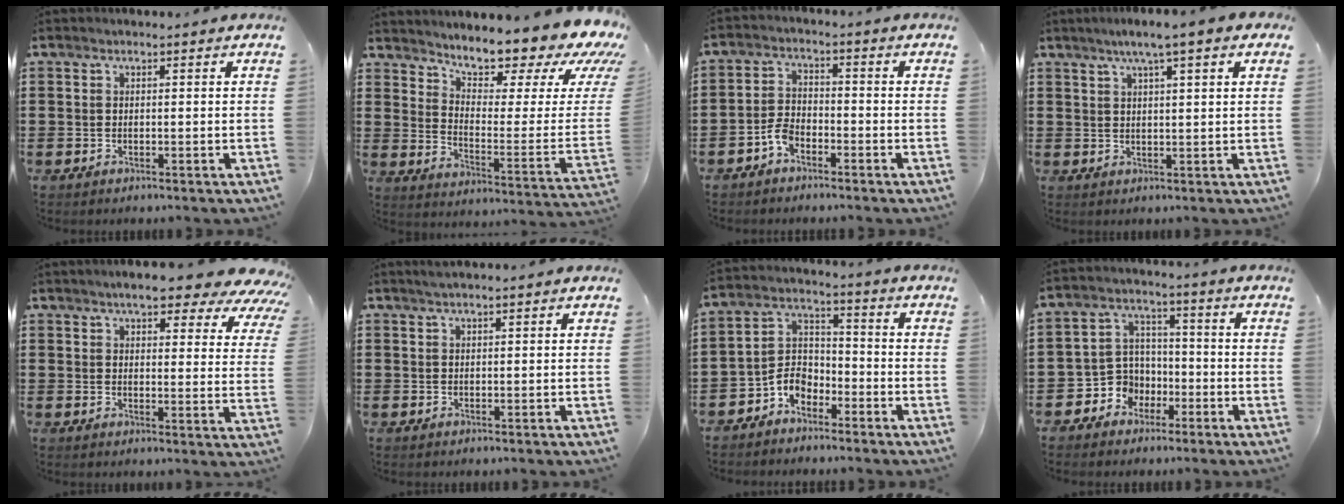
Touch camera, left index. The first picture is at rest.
{"total": 9.9, "force": [8.7, 2.0, 4.3], "torque": [-0.073, -0.082, 0.140]}
{"total": 3.5, "force": [-2.3, 1.8, 1.9], "torque": [-0.051, 0.003, -0.050]}
{"total": 4.0, "force": [2.4, 0.1, 3.2], "torque": [-0.066, 0.004, 0.041]}
{"total": 7.1, "force": [5.9, 1.4, 3.8], "torque": [-0.068, -0.025, 0.099]}
{"total": 1.1, "force": [0.9, 0.1, 0.6], "torque": [-0.012, 0.001, 0.017]}
{"total": 5.7, "force": [-4.1, 3.2, 2.3], "torque": [-0.057, 0.010, -0.084]}
{"total": 5.8, "force": [-2.8, 4.9, 1.1], "torque": [-0.048, 0.006, -0.058]}